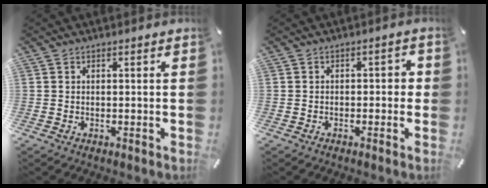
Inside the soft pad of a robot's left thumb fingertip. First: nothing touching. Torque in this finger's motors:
{"motor_torque": [0.39, 0.32, 0.21, 0.28, 0.01]}